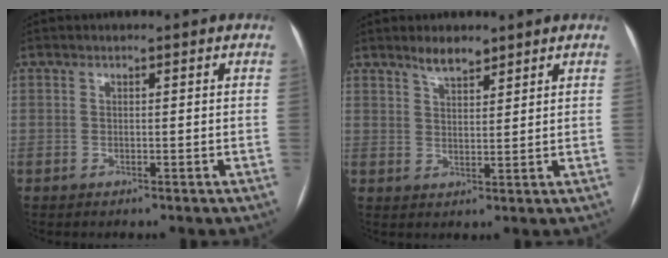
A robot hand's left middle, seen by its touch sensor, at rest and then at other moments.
{"total": 3.4, "force": [2.9, 0.9, 1.6], "torque": [-0.035, -0.001, 0.051]}